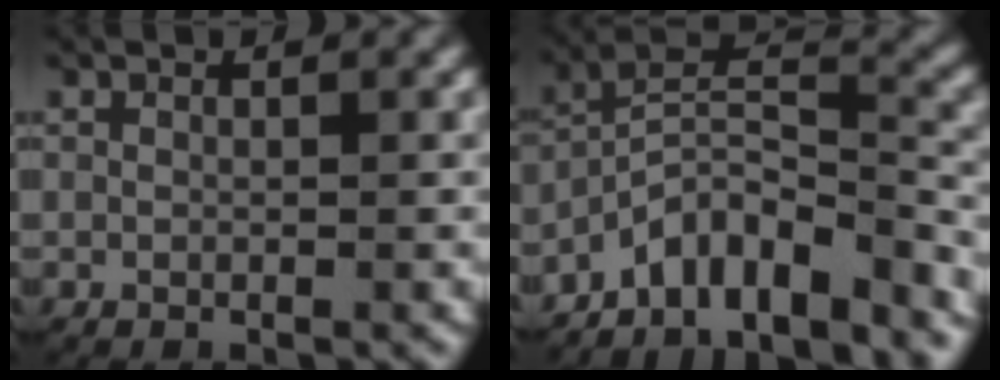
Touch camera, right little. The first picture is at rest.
{"total": 12.5, "force": [-9.1, 6.1, 6.1], "torque": [-0.090, -0.016, -0.141]}